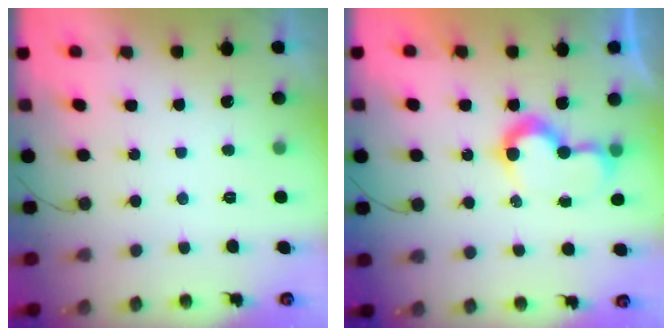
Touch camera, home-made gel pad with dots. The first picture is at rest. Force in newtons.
{"total": 9.7, "press": 9.7, "slide": 0.5}